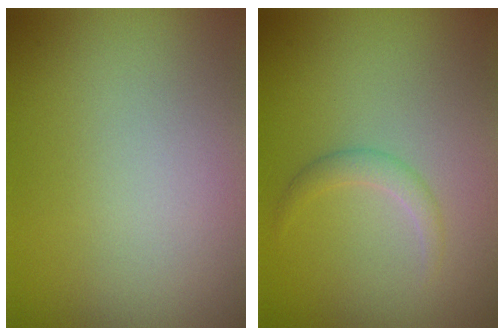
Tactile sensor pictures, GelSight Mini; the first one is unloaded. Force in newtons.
{"total": 1.3, "press": 1.3, "slide": 0.1}